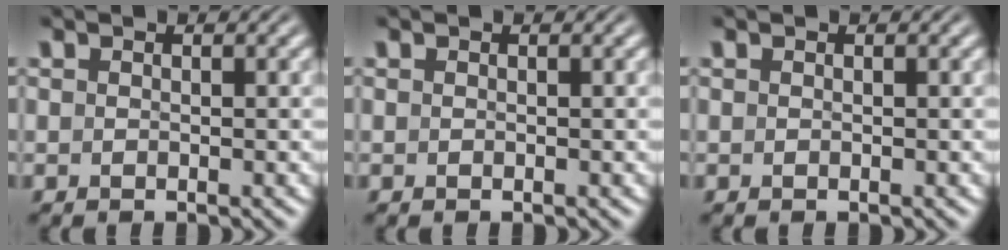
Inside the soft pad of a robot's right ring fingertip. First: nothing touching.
{"total": 0.0}
{"total": 0.0}